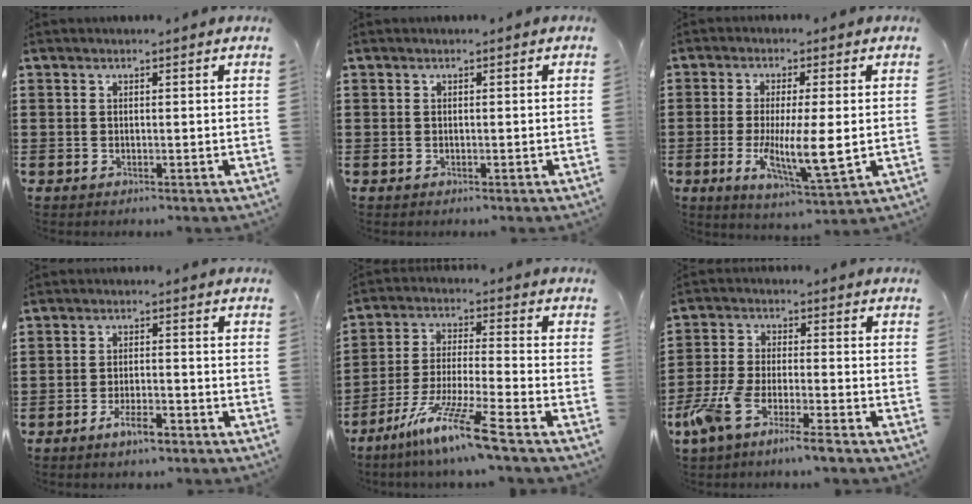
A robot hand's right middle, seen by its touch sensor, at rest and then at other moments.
{"total": 0.0}
{"total": 8.2, "force": [-0.6, 2.1, 7.9], "torque": [-0.144, -0.015, -0.009]}
{"total": 3.9, "force": [-2.7, 1.1, 2.6], "torque": [-0.050, 0.006, -0.052]}
{"total": 10.9, "force": [-8.2, 0.0, 7.2], "torque": [-0.151, -0.004, -0.164]}
{"total": 6.8, "force": [-5.2, 0.5, 4.4], "torque": [-0.111, -0.018, -0.103]}